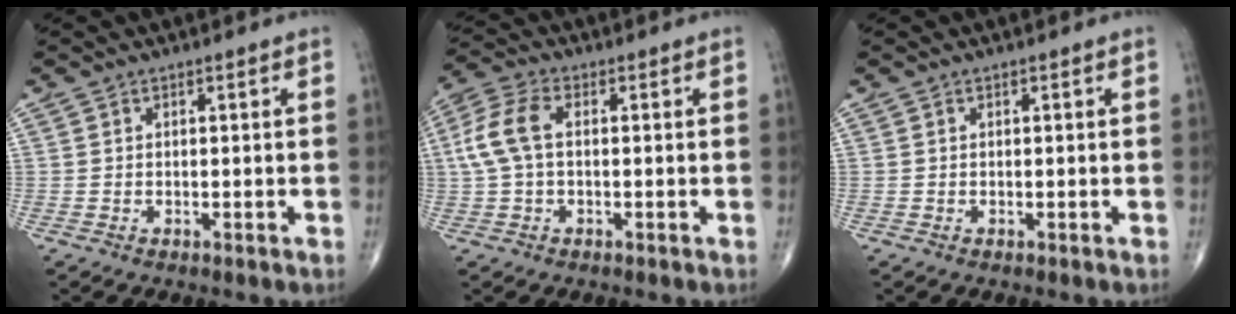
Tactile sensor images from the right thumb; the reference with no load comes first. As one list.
[{"total": 7.9, "force": [0.6, 4.5, 6.5], "torque": [-0.157, 0.024, 0.010]}, {"total": 0.0}]